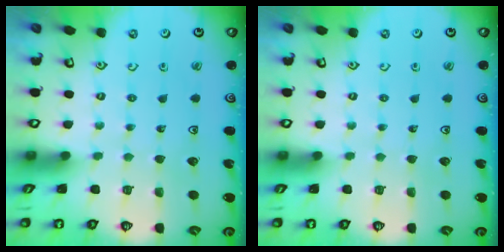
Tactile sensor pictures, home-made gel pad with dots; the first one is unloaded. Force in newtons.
{"total": 0.0}